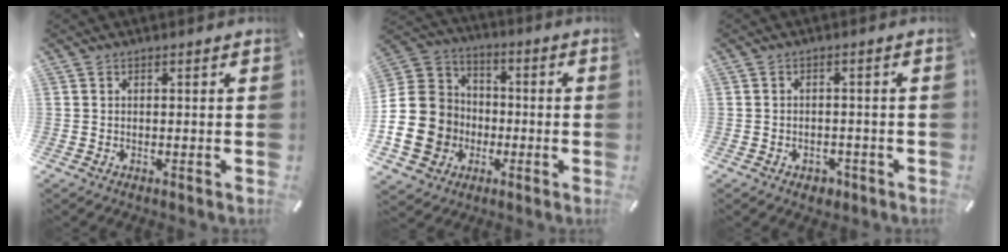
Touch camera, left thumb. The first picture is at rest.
{"total": 16.7, "force": [-4.4, 14.9, 6.3], "torque": [-0.138, 0.030, -0.075]}
{"total": 2.7, "force": [-1.5, 2.1, 0.9], "torque": [-0.014, 0.007, -0.028]}